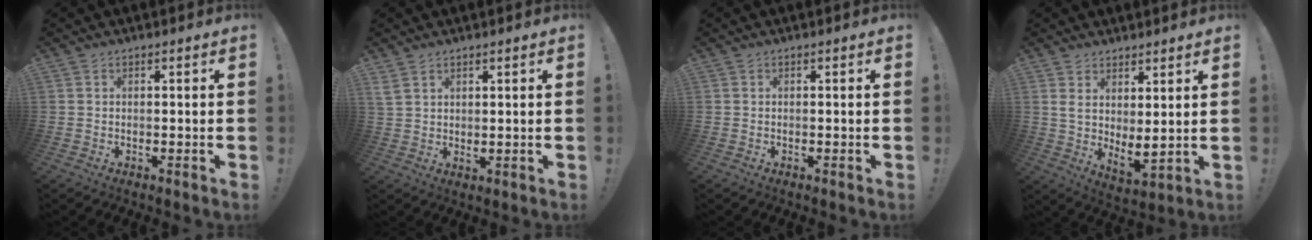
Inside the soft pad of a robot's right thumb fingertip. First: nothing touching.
{"total": 3.3, "force": [2.6, 1.1, 1.7], "torque": [-0.031, -0.015, 0.051]}
{"total": 0.0}
{"total": 5.3, "force": [3.7, 0.8, 3.6], "torque": [-0.055, -0.046, 0.068]}